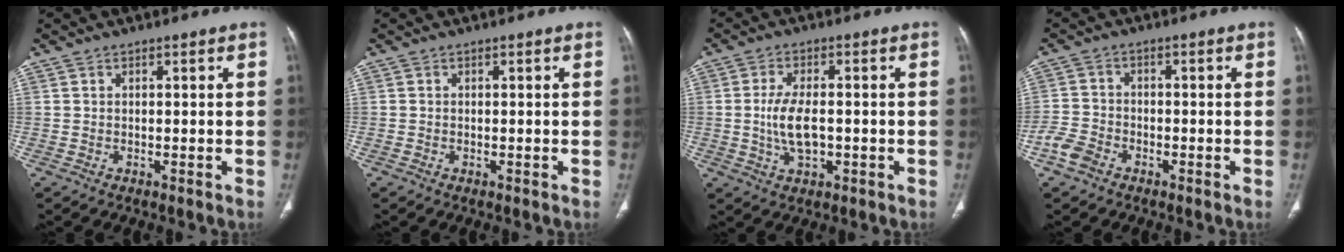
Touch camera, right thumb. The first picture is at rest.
{"total": 0.0}
{"total": 6.8, "force": [-0.7, 3.5, 5.8], "torque": [-0.118, 0.002, -0.010]}
{"total": 5.3, "force": [-2.8, 4.0, 1.9], "torque": [-0.032, 0.019, -0.053]}